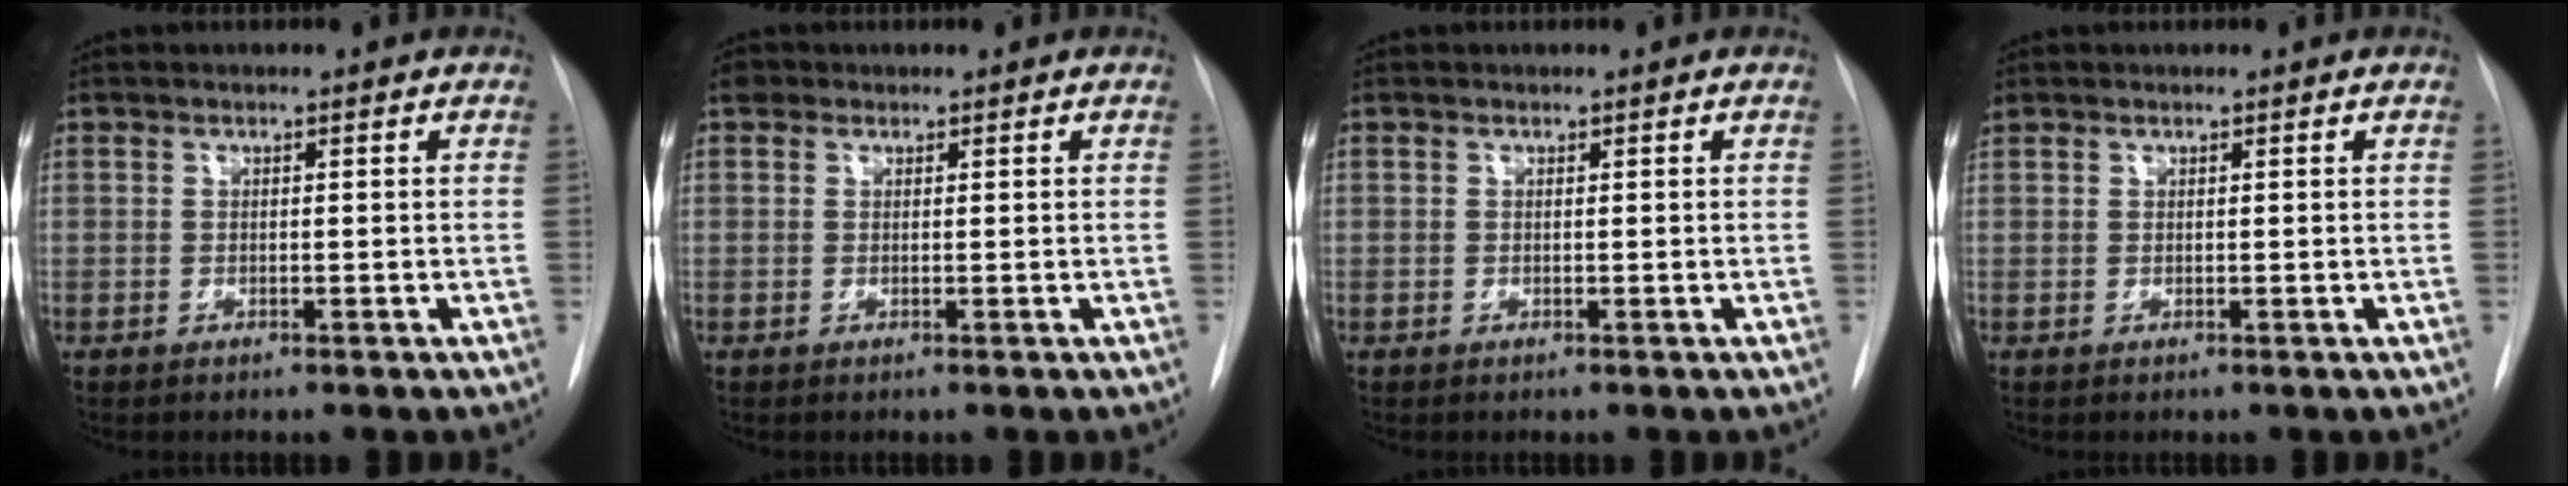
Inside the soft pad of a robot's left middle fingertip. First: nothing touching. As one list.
[{"total": 1.4, "force": [0.8, 1.1, 0.3], "torque": [-0.004, 0.012, 0.010]}, {"total": 0.0}, {"total": 0.8, "force": [0.6, 0.5, 0.0], "torque": [-0.002, 0.014, 0.012]}]